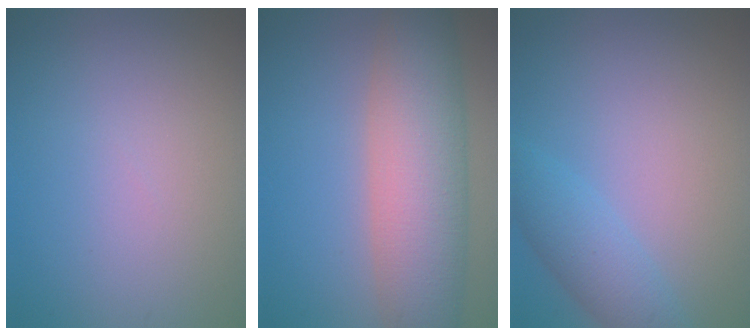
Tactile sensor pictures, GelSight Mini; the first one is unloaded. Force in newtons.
{"total": 8.9, "press": 8.9, "slide": 0.5}
{"total": 3.3, "press": 3.3, "slide": 0.1}